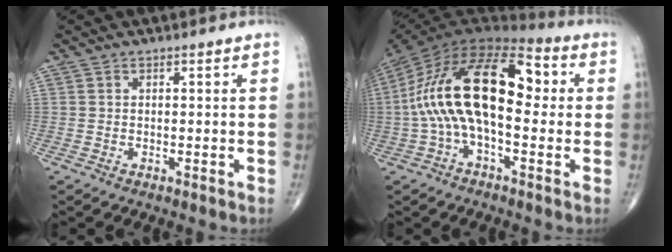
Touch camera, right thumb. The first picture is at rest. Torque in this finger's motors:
{"motor_torque": [0.43, 1.62, 2.24, -0.21, 0.79]}